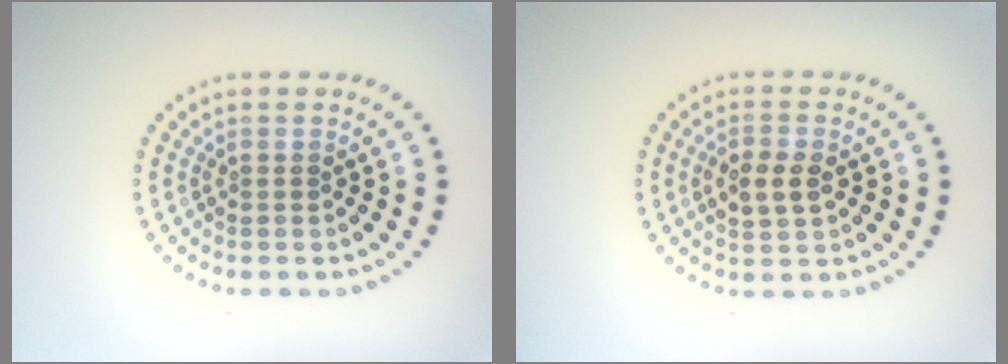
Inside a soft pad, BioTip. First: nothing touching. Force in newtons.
{"total": 2.7, "press": 2.7, "slide": 0.2}